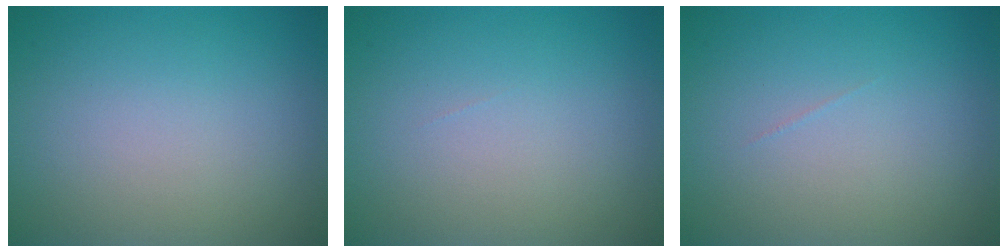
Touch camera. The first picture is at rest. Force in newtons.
{"total": 0.0}
{"total": 0.0}